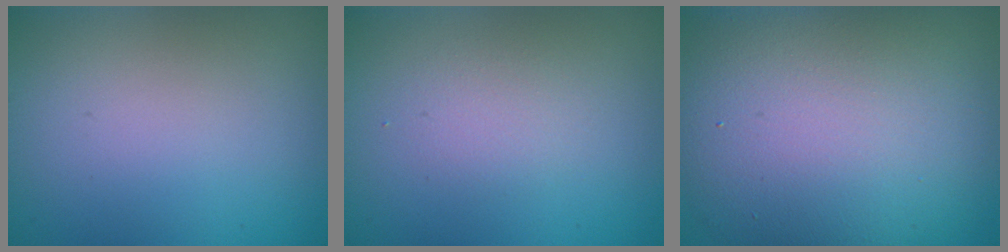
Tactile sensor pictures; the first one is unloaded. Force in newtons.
{"total": 1.5, "press": 1.5, "slide": 0.0}
{"total": 13.1, "press": 13.1, "slide": 0.3}